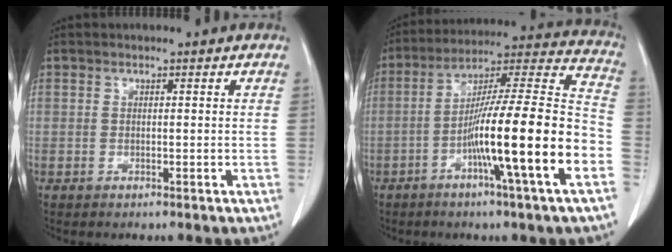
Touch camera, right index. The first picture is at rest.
{"total": 18.8, "force": [-6.6, -0.3, 17.5], "torque": [-0.274, 0.003, -0.111]}